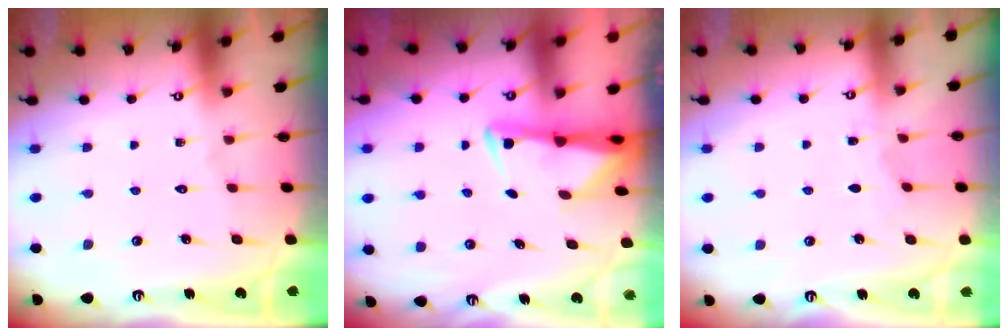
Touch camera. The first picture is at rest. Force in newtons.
{"total": 2.8, "press": 2.8, "slide": 0.5}
{"total": 3.1, "press": 3.1, "slide": 0.4}